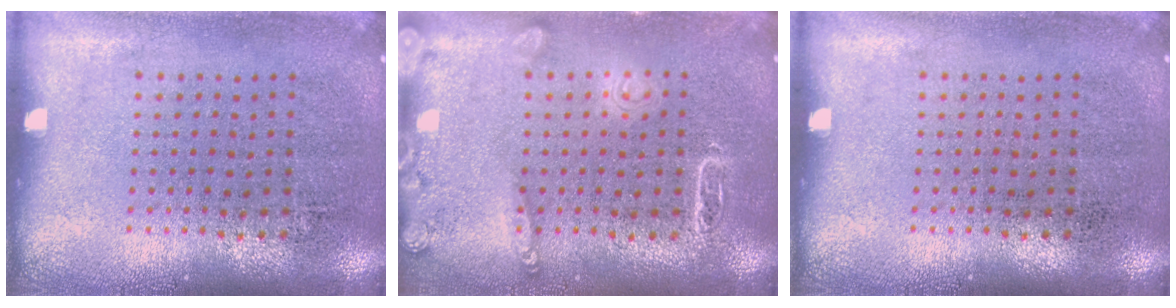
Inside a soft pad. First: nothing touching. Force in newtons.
{"total": 2.3, "press": 2.2, "slide": 0.3}
{"total": 0.0}